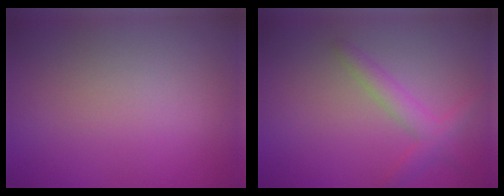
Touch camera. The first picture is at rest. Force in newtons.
{"total": 2.4, "press": 2.4, "slide": 0.1}